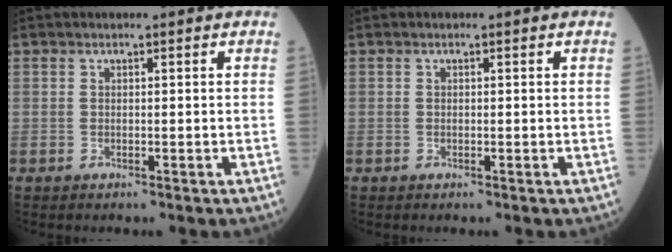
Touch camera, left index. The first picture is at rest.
{"total": 0.0}